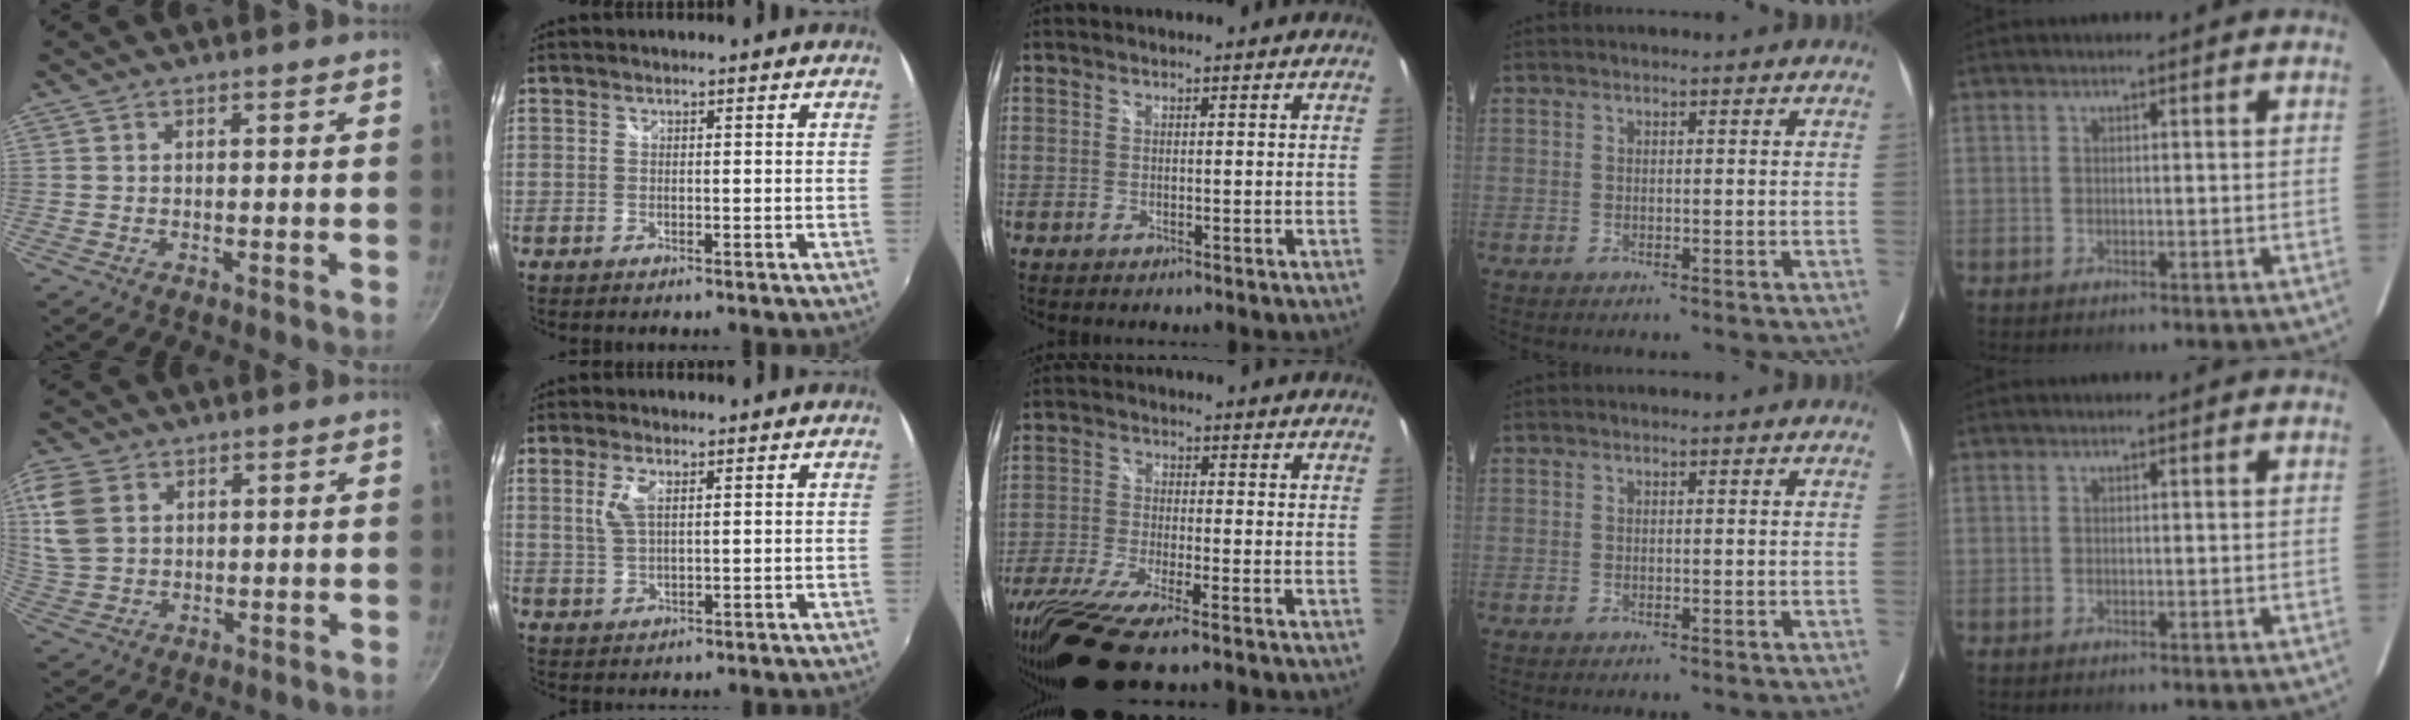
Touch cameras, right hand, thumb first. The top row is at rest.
{"thumb": {"total": 9.8, "force": [3.3, 7.1, 5.9], "torque": [-0.116, -0.008, 0.070]}, "index": {"total": 3.9, "force": [1.5, 1.5, 3.3], "torque": [-0.066, 0.000, 0.030]}, "middle": {"total": 14.1, "force": [-10.9, 1.2, 9.0], "torque": [-0.203, -0.052, -0.202]}}